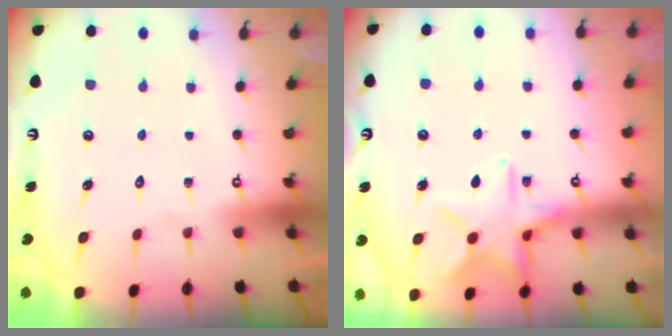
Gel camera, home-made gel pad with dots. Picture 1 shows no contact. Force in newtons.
{"total": 12.6, "press": 12.6, "slide": 0.9}